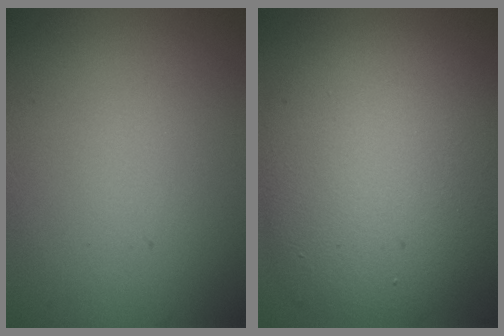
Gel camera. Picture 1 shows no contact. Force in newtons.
{"total": 11.1, "press": 11.1, "slide": 0.8}